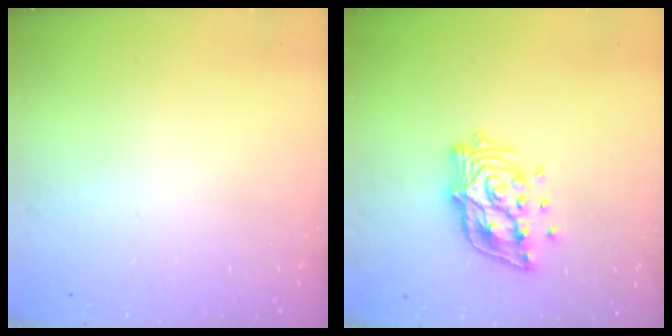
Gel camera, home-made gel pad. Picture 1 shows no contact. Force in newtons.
{"total": 14.7, "press": 14.6, "slide": 1.4}